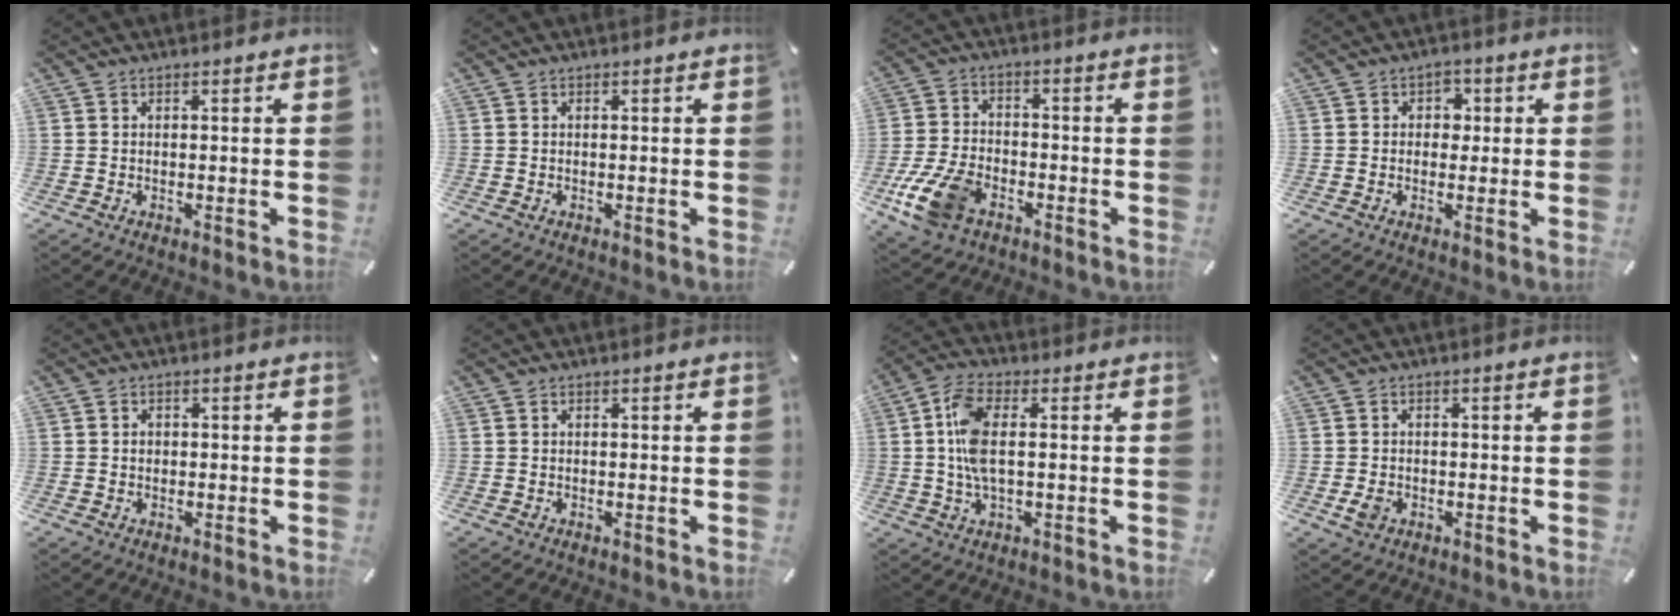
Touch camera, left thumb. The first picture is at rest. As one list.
[{"total": 0.0}, {"total": 11.5, "force": [-5.8, 7.1, 6.9], "torque": [-0.146, 0.024, -0.105]}, {"total": 3.6, "force": [-0.1, 3.2, 1.6], "torque": [-0.013, 0.001, -0.011]}, {"total": 1.2, "force": [-0.1, 1.1, 0.6], "torque": [-0.005, 0.002, -0.005]}, {"total": 0.0}, {"total": 8.9, "force": [0.6, 3.9, 8.0], "torque": [-0.182, -0.004, 0.005]}, {"total": 2.8, "force": [-0.8, 2.1, 1.6], "torque": [-0.041, -0.002, -0.018]}]